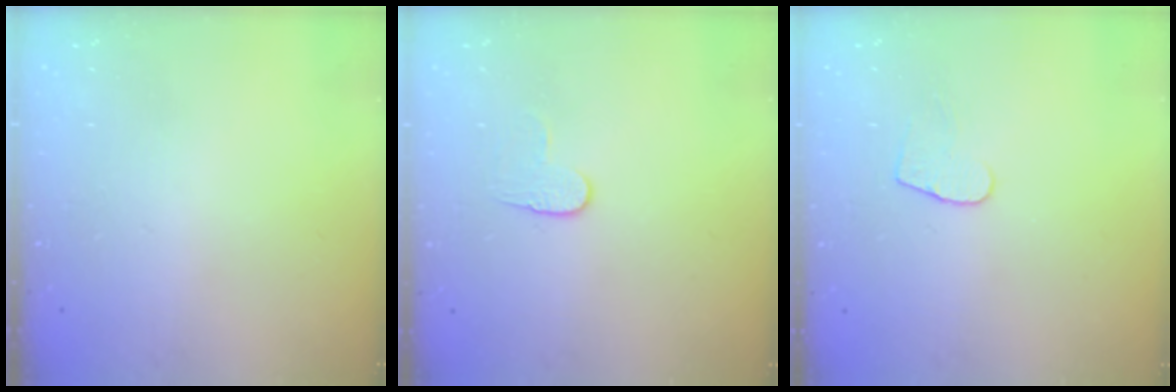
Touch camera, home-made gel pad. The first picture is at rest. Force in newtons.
{"total": 6.1, "press": 6.1, "slide": 0.5}
{"total": 5.0, "press": 5.0, "slide": 0.4}